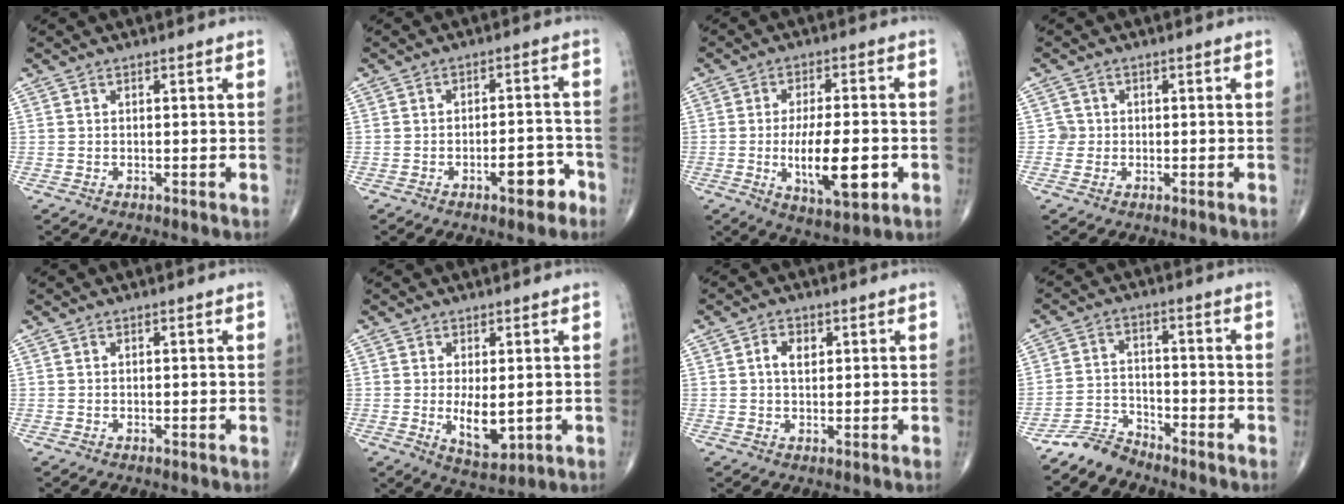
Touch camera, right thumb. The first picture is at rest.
{"total": 5.7, "force": [-3.2, 2.2, 4.2], "torque": [-0.045, 0.032, -0.041]}
{"total": 12.7, "force": [-2.8, 4.6, 11.5], "torque": [-0.181, -0.001, -0.039]}
{"total": 1.9, "force": [-0.2, 1.9, -0.1], "torque": [0.016, 0.008, -0.007]}
{"total": 0.0}
{"total": 6.3, "force": [-0.3, 2.8, 5.6], "torque": [-0.081, -0.017, 0.007]}
{"total": 3.4, "force": [0.9, 2.3, 2.4], "torque": [-0.032, 0.000, 0.013]}
{"total": 5.0, "force": [-4.8, 1.2, 0.0], "torque": [0.009, 0.031, -0.099]}